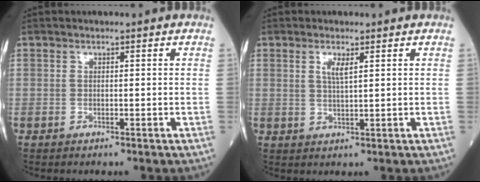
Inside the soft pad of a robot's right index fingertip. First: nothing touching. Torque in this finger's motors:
{"motor_torque": [0.23, -0.05, 0.19, 0.05]}